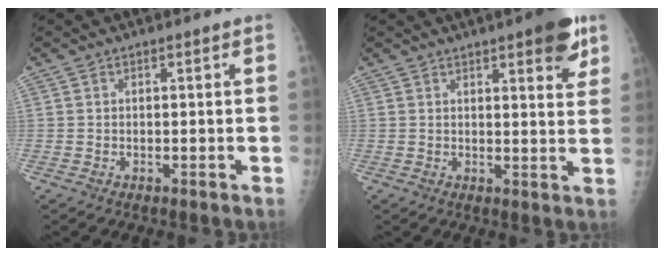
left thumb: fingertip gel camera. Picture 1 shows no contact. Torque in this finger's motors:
{"motor_torque": [1.12, 0.96, 0.56, -0.59, 0.02]}